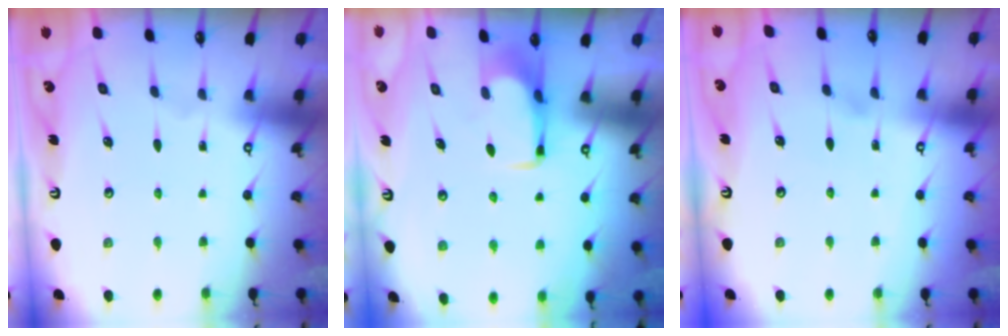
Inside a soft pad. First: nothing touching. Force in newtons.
{"total": 1.6, "press": 1.5, "slide": 0.5}
{"total": 3.8, "press": 3.8, "slide": 0.4}